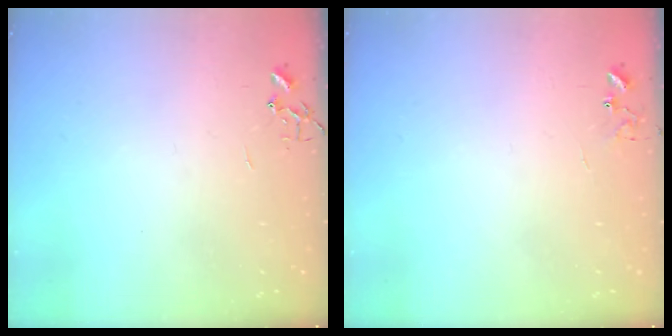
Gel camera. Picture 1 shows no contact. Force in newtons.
{"total": 5.9, "press": 5.9, "slide": 0.5}